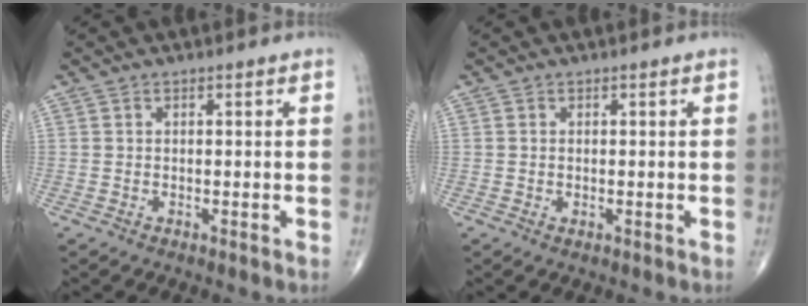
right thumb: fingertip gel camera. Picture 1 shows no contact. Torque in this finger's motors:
{"motor_torque": [-0.53, -0.04, -0.05, 0.11, -0.03]}